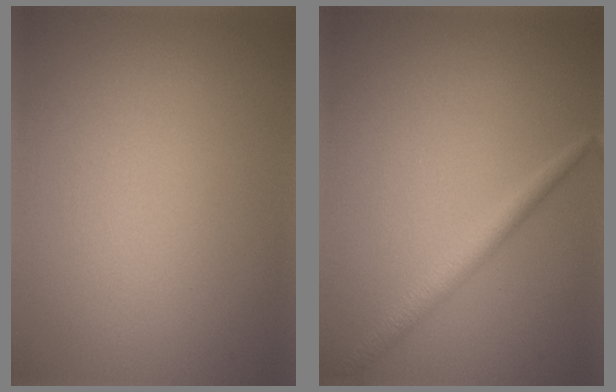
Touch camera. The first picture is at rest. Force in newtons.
{"total": 2.0, "press": 2.0, "slide": 0.1}